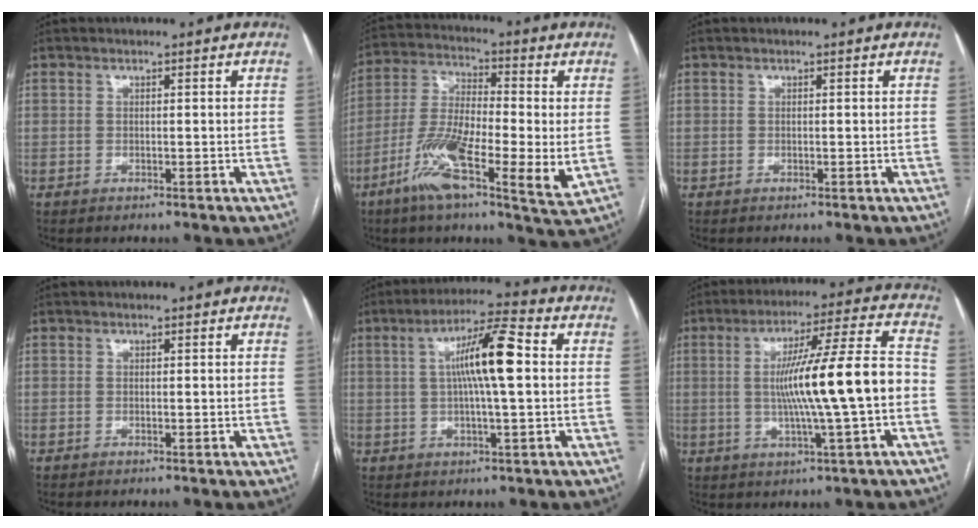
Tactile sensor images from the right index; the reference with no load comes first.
{"total": 13.1, "force": [-4.0, 2.0, 12.3], "torque": [-0.236, -0.011, -0.081]}
{"total": 0.0}
{"total": 0.6, "force": [0.0, 0.3, 0.5], "torque": [-0.010, 0.004, 0.006]}
{"total": 10.1, "force": [1.4, 0.7, 10.0], "torque": [-0.178, 0.015, 0.019]}
{"total": 14.6, "force": [-1.4, -0.2, 14.6], "torque": [-0.240, 0.013, -0.022]}